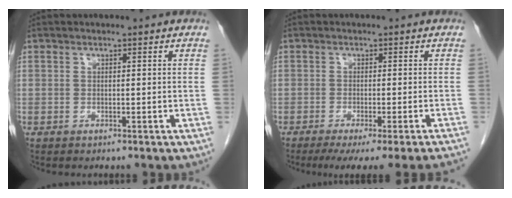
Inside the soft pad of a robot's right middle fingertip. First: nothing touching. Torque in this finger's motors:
{"motor_torque": [0.78, -0.75, 0.13, 0.05]}